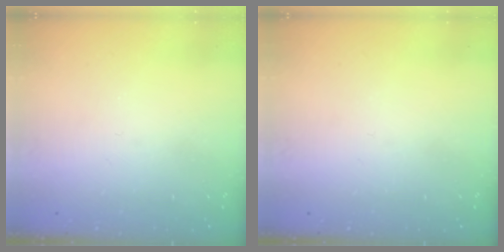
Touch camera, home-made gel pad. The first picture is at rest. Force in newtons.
{"total": 0.0}